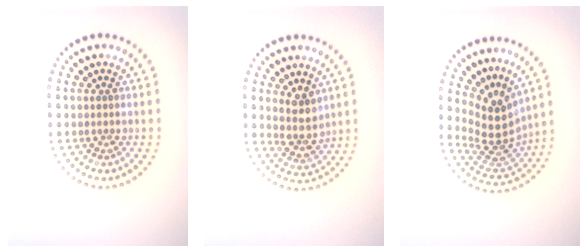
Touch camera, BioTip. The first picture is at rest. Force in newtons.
{"total": 3.1, "press": 2.5, "slide": 1.9}
{"total": 4.3, "press": 2.9, "slide": 3.2}